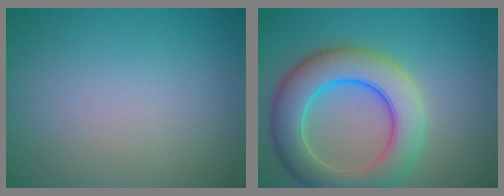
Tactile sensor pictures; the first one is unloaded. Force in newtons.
{"total": 8.8, "press": 8.8, "slide": 0.4}